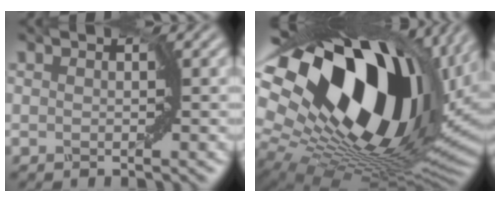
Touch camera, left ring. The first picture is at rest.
{"total": 20.7, "force": [6.9, 11.2, 15.9], "torque": [-0.290, 0.003, 0.122]}